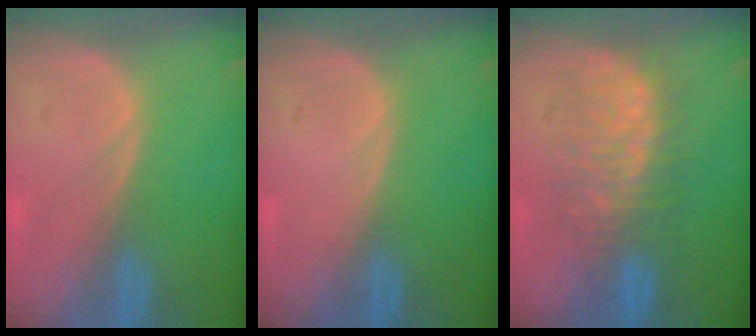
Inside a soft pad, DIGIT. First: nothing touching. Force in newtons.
{"total": 0.0}
{"total": 8.0, "press": 8.0, "slide": 0.2}